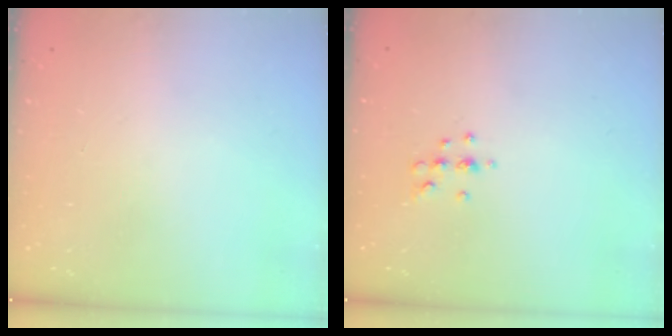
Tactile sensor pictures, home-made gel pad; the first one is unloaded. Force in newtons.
{"total": 4.8, "press": 4.4, "slide": 1.8}